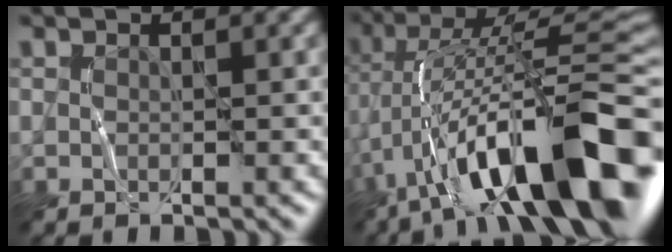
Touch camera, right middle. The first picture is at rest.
{"total": 14.6, "force": [-4.9, 4.3, 13.0], "torque": [-0.214, 0.041, -0.078]}